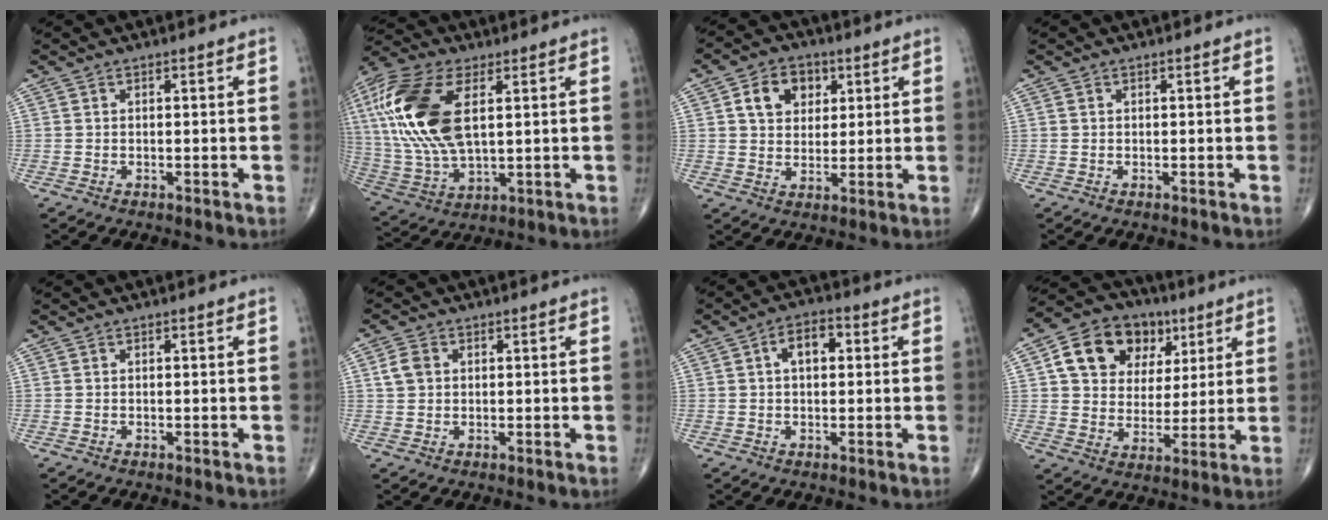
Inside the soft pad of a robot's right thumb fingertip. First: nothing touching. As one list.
[{"total": 21.9, "force": [5.3, 11.0, 18.2], "torque": [-0.401, -0.008, 0.097]}, {"total": 8.4, "force": [3.0, 6.3, 4.6], "torque": [-0.042, -0.005, 0.048]}, {"total": 0.0}, {"total": 0.0}, {"total": 3.5, "force": [0.8, 2.7, 2.0], "torque": [-0.034, 0.004, 0.015]}, {"total": 5.9, "force": [1.2, 3.4, 4.6], "torque": [-0.066, 0.015, 0.014]}, {"total": 15.5, "force": [6.0, 11.9, 8.0], "torque": [-0.097, -0.001, 0.099]}]